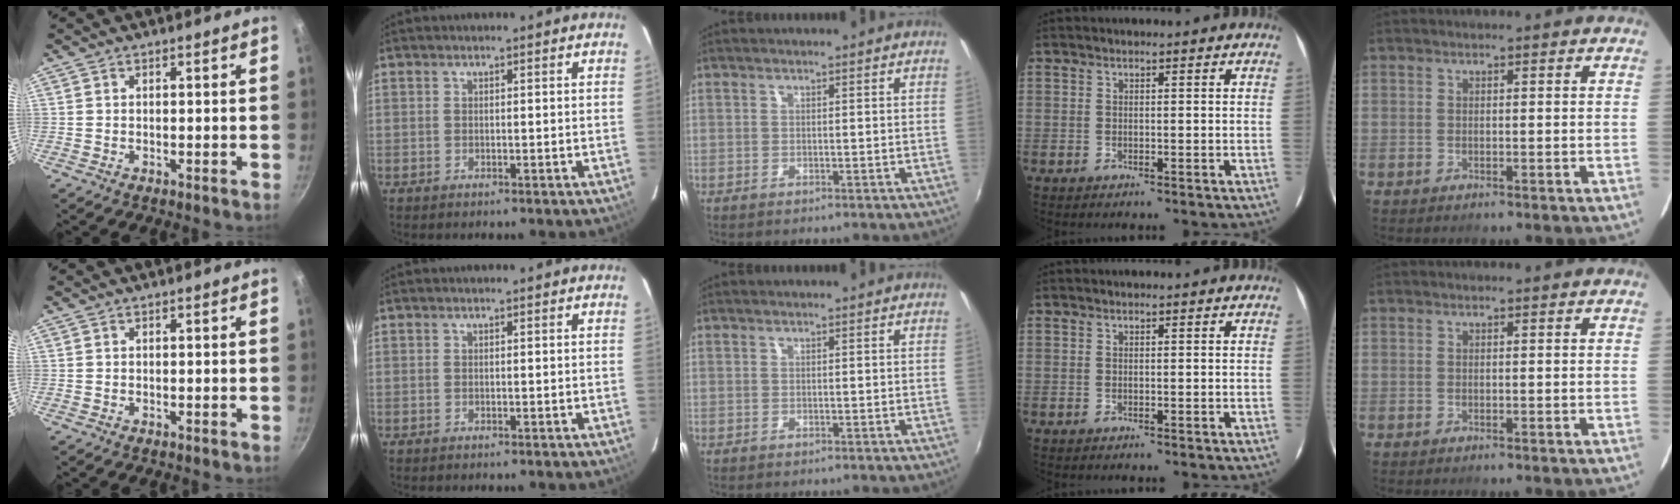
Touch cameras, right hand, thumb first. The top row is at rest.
{}